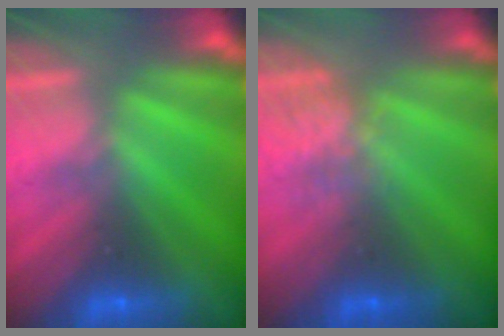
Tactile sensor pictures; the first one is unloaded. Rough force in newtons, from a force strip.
{"total": 2.5}